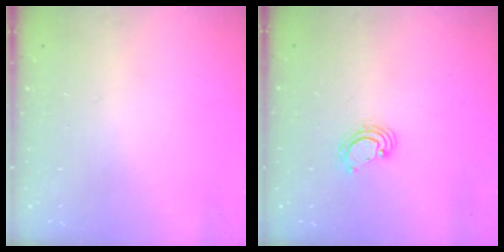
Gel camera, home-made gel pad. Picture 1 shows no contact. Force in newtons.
{"total": 2.6, "press": 2.6, "slide": 0.1}